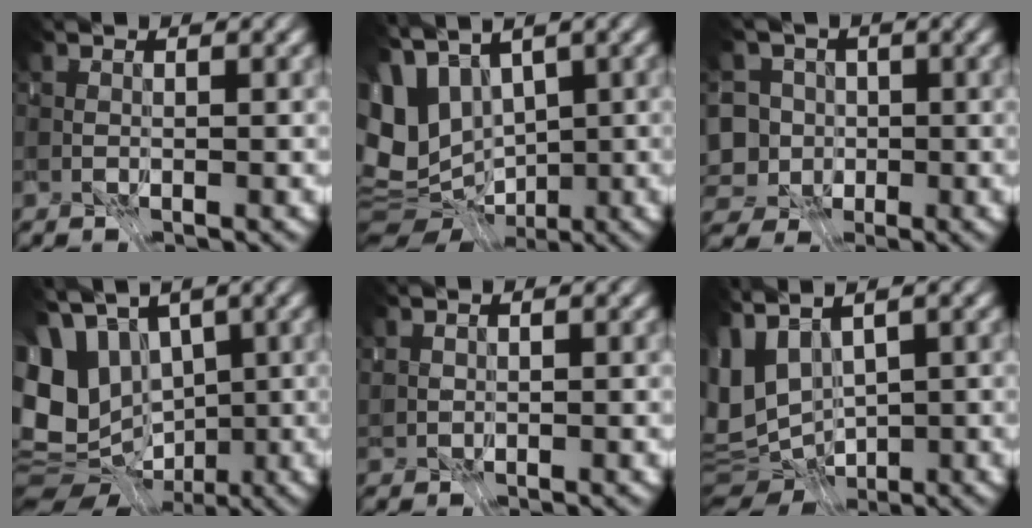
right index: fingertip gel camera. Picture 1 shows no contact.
{"total": 9.0, "force": [-0.5, 5.9, 6.8], "torque": [-0.147, -0.011, 0.014]}
{"total": 8.5, "force": [-2.1, 7.4, 3.7], "torque": [-0.084, 0.009, -0.059]}
{"total": 12.1, "force": [-0.4, 8.7, 8.5], "torque": [-0.177, -0.008, 0.006]}
{"total": 0.6, "force": [0.1, -0.2, -0.6], "torque": [-0.007, 0.000, 0.021]}
{"total": 3.1, "force": [-1.6, -0.2, 2.7], "torque": [-0.041, -0.018, -0.015]}